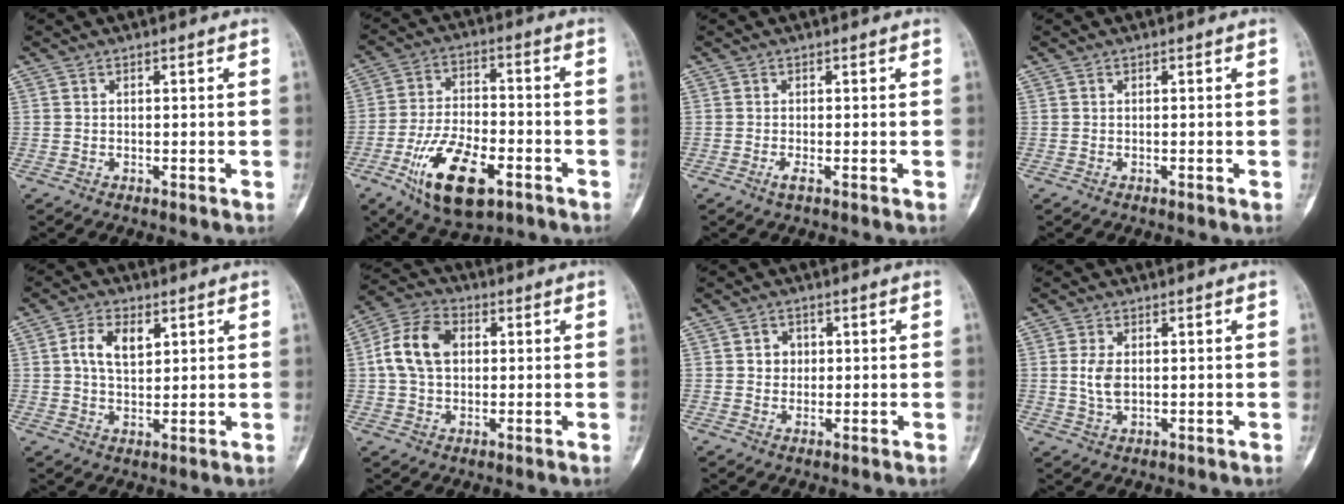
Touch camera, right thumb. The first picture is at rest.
{"total": 15.5, "force": [-7.0, 7.2, 11.8], "torque": [-0.202, 0.023, -0.116]}
{"total": 1.1, "force": [-0.5, 0.1, 1.0], "torque": [-0.028, -0.004, -0.014]}
{"total": 0.0}
{"total": 6.5, "force": [2.1, 3.8, 4.9], "torque": [-0.080, -0.002, 0.038]}
{"total": 10.5, "force": [1.5, 7.4, 7.2], "torque": [-0.128, 0.022, 0.020]}
{"total": 2.8, "force": [0.4, 2.5, 1.1], "torque": [0.003, 0.004, 0.004]}
{"total": 2.8, "force": [0.1, 1.6, 2.3], "torque": [-0.048, 0.000, 0.000]}